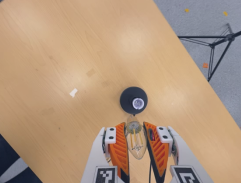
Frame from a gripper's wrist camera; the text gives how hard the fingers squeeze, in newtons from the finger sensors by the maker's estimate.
{"total": 20.3, "left": 22.0, "right": 18.7}